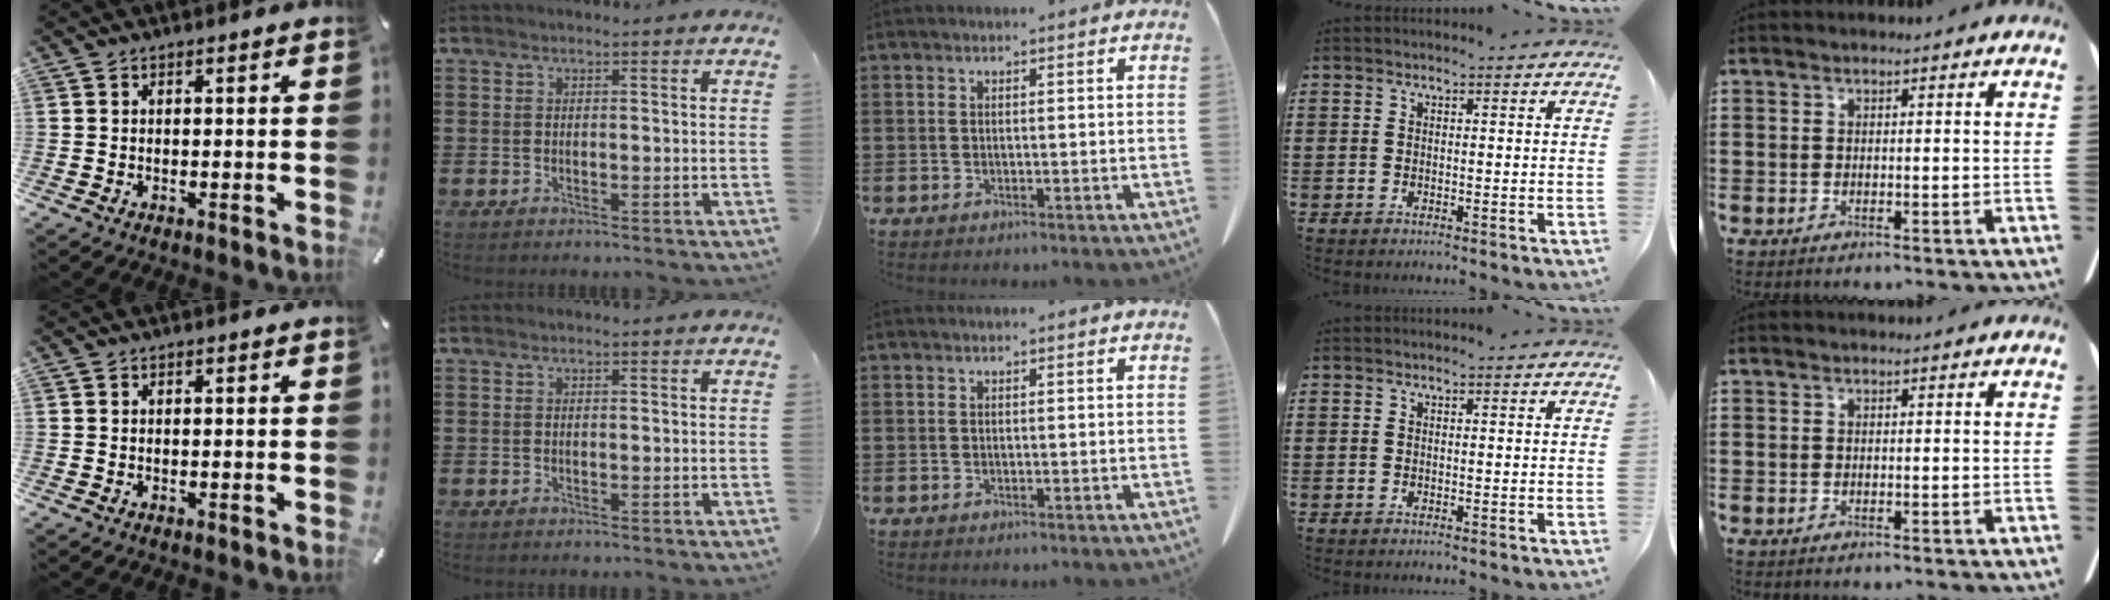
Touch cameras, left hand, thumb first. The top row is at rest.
{}